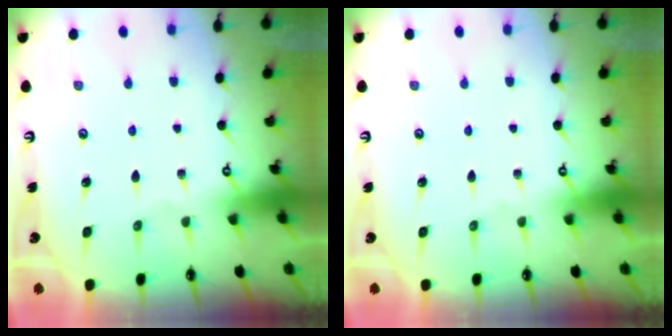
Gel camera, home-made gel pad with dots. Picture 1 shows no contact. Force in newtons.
{"total": 0.0}